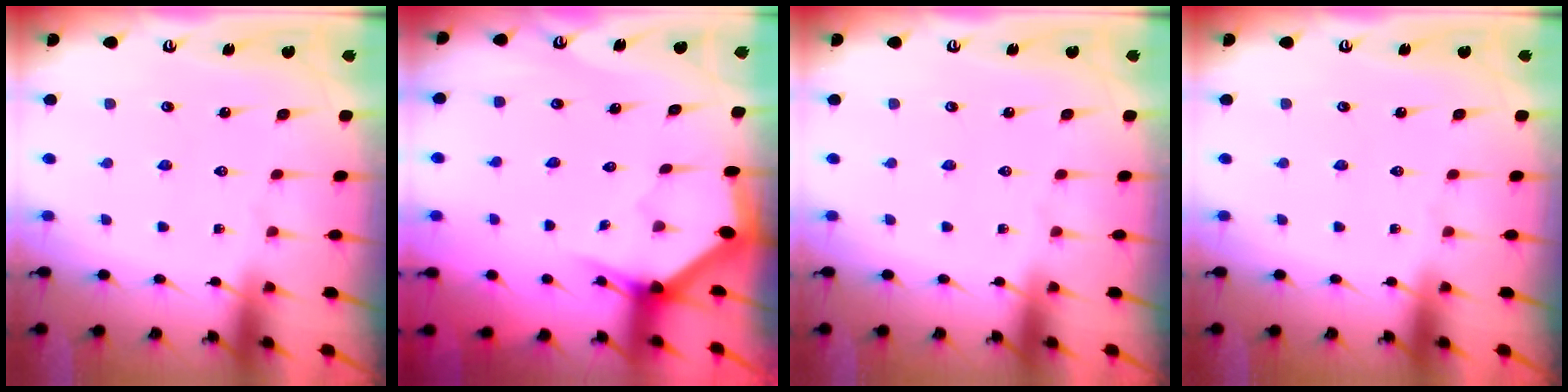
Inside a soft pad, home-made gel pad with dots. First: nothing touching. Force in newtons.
{"total": 3.2, "press": 3.2, "slide": 0.1}
{"total": 0.0}
{"total": 0.0}